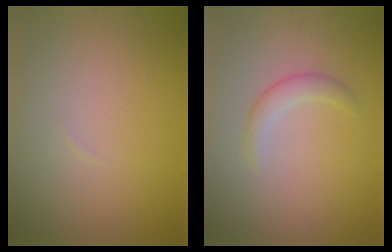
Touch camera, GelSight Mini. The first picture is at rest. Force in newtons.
{"total": 1.6, "press": 1.6, "slide": 0.1}